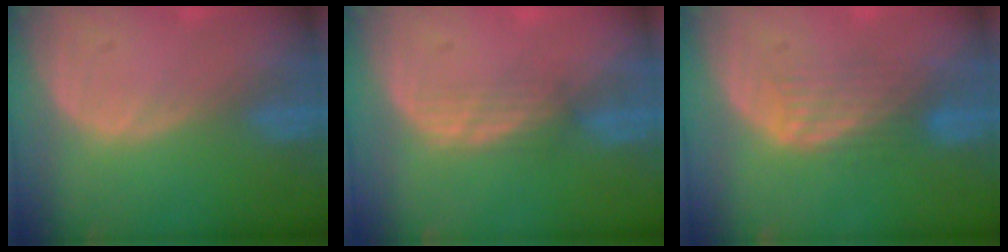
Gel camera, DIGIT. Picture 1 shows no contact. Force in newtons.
{"total": 2.1, "press": 2.1, "slide": 0.2}
{"total": 4.3, "press": 3.6, "slide": 2.3}